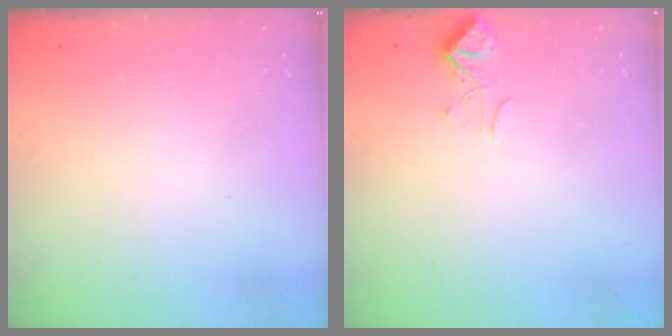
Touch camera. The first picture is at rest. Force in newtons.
{"total": 1.4, "press": 1.1, "slide": 0.8}